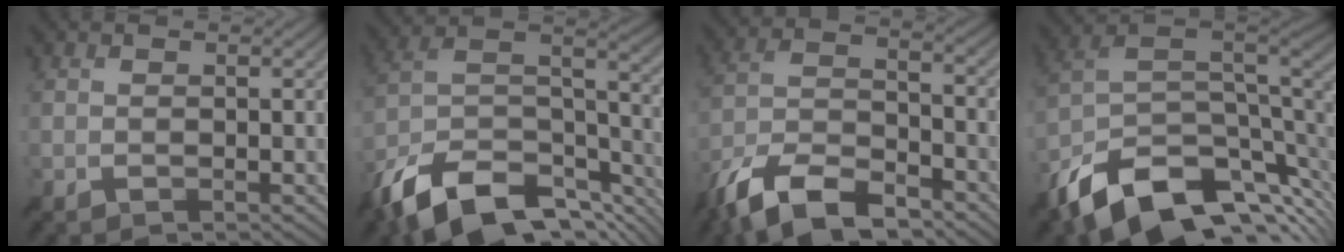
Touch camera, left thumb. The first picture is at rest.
{"total": 16.1, "force": [-11.2, 7.0, 9.2], "torque": [-0.214, -0.015, -0.186]}
{"total": 12.1, "force": [-8.9, 4.5, 6.9], "torque": [-0.136, -0.002, -0.185]}
{"total": 14.6, "force": [-6.6, 8.0, 10.2], "torque": [-0.219, -0.028, -0.105]}